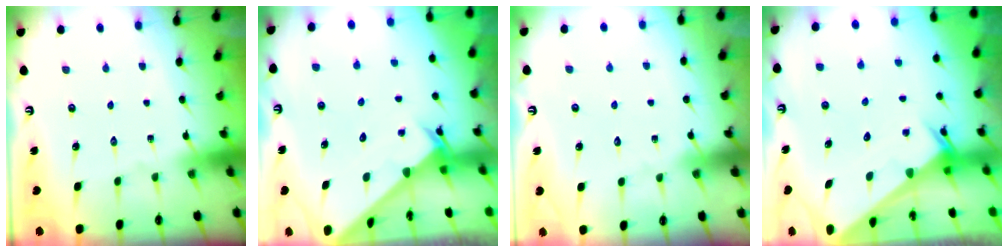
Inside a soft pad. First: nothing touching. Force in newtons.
{"total": 2.5, "press": 2.5, "slide": 0.2}
{"total": 2.9, "press": 2.9, "slide": 0.4}
{"total": 3.3, "press": 3.3, "slide": 0.3}